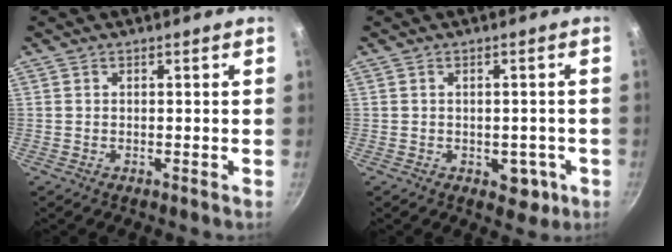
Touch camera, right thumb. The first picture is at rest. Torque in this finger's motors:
{"motor_torque": [0.70, 0.38, 0.53, -0.04, -0.03]}